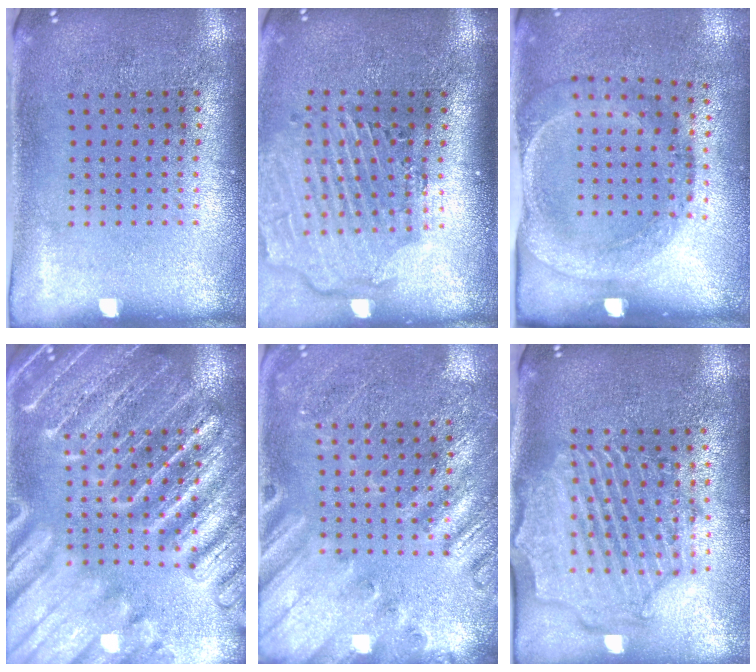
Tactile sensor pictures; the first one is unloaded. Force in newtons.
{"total": 2.8, "press": 2.3, "slide": 1.7}
{"total": 1.8, "press": 1.1, "slide": 1.4}
{"total": 6.2, "press": 6.2, "slide": 0.7}
{"total": 2.3, "press": 2.2, "slide": 0.6}
{"total": 2.5, "press": 2.2, "slide": 1.1}